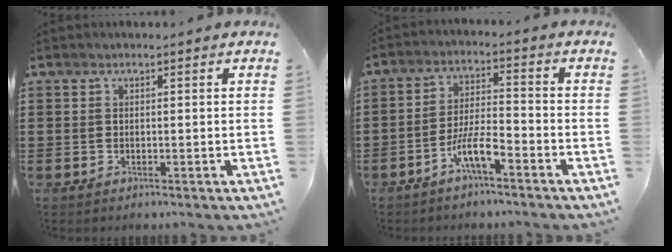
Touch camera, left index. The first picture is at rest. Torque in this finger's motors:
{"motor_torque": [0.88, 0.61, 0.22, 0.12]}